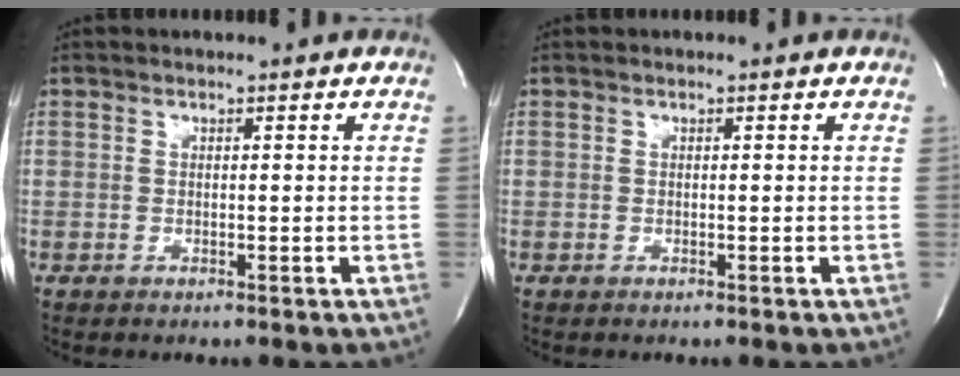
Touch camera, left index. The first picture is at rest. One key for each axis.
{"total": 0.0}